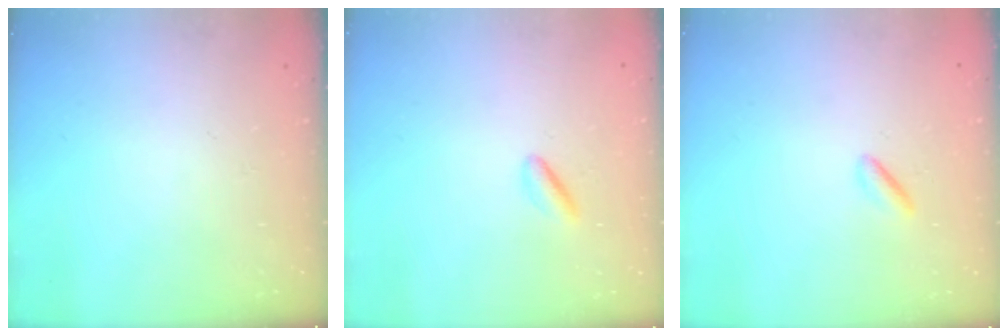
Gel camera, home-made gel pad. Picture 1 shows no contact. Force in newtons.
{"total": 2.6, "press": 2.5, "slide": 0.9}
{"total": 1.9, "press": 1.7, "slide": 0.7}